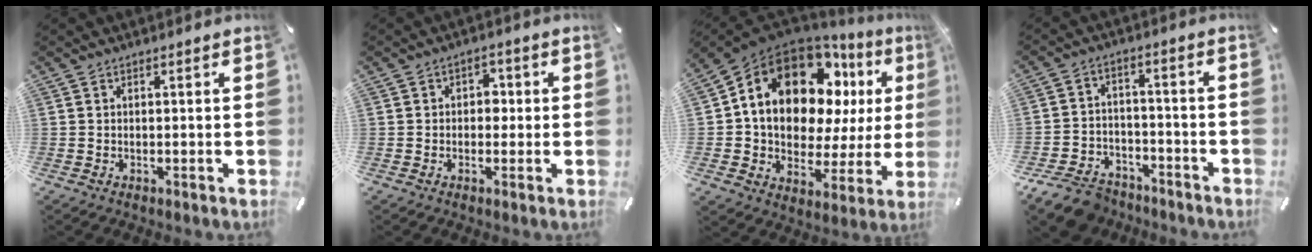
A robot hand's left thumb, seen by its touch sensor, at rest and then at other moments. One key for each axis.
{"total": 3.1, "fx": -0.4, "fy": 2.6, "fz": 1.7, "tx": -0.010, "ty": -0.001, "tz": -0.017}
{"total": 19.0, "fx": 8.7, "fy": 11.9, "fz": 12.0, "tx": -0.196, "ty": -0.060, "tz": 0.146}
{"total": 9.7, "fx": -7.4, "fy": 5.3, "fz": 3.3, "tx": -0.055, "ty": 0.044, "tz": -0.135}